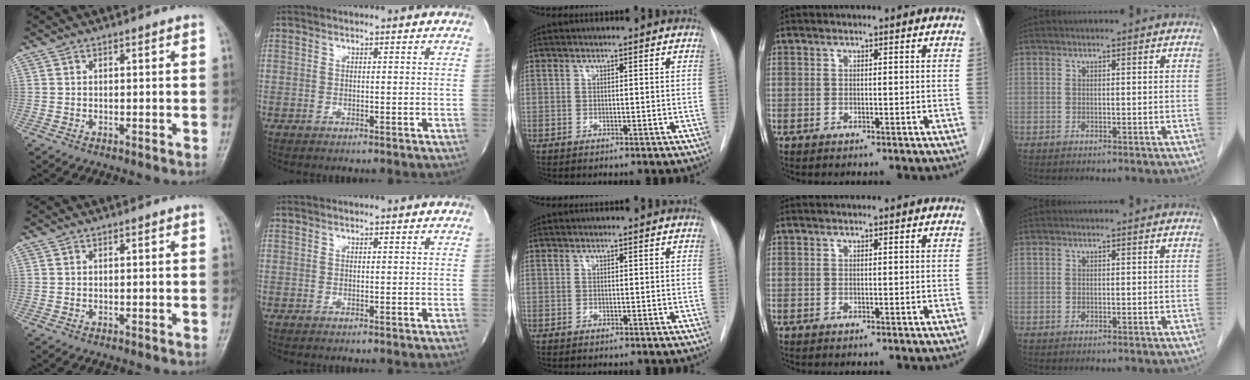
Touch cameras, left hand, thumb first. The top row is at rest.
{}